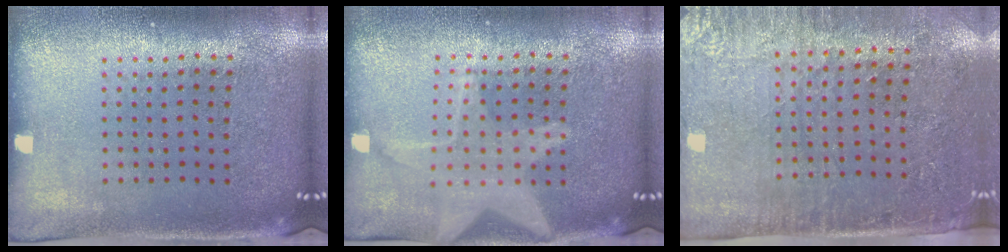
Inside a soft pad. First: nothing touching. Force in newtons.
{"total": 1.8, "press": 1.8, "slide": 0.1}
{"total": 2.9, "press": 2.5, "slide": 1.5}